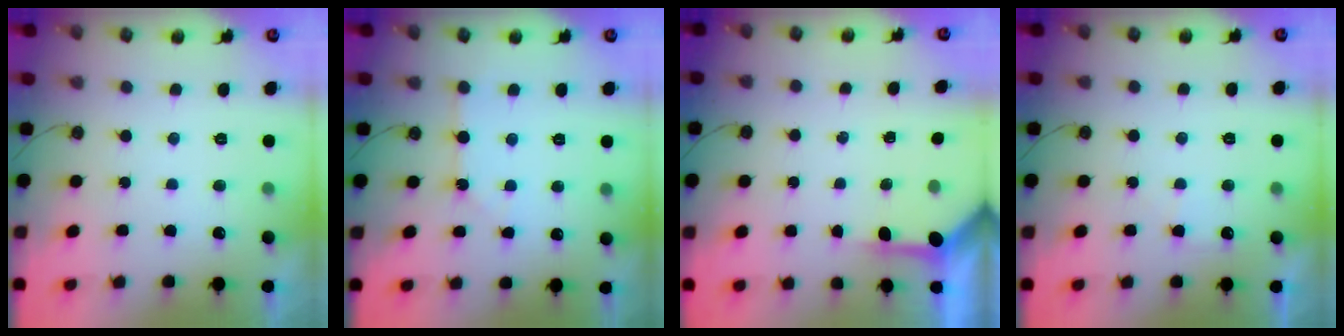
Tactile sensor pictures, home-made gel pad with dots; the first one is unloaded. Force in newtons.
{"total": 1.8, "press": 1.7, "slide": 0.3}
{"total": 3.4, "press": 3.4, "slide": 0.4}
{"total": 3.8, "press": 3.7, "slide": 0.7}